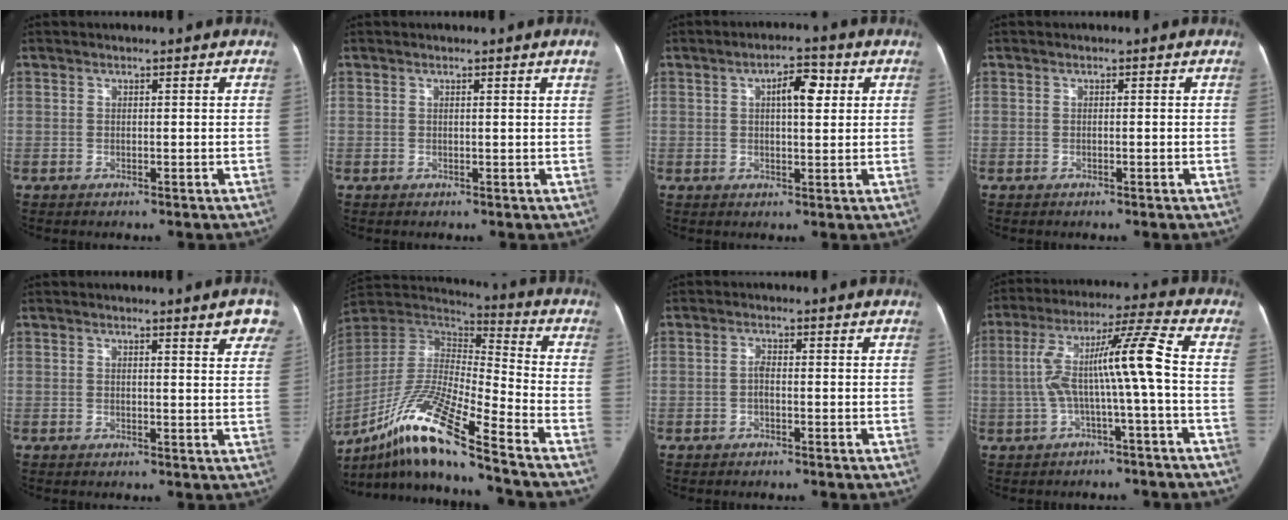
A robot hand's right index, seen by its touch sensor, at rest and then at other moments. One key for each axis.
{"total": 1.4, "fx": 0.9, "fy": -0.4, "fz": 1.0, "tx": -0.015, "ty": -0.004, "tz": 0.009}
{"total": 5.3, "fx": 1.6, "fy": 1.8, "fz": 4.7, "tx": -0.074, "ty": 0.014, "tz": 0.023}
{"total": 0.0}
{"total": 4.9, "fx": 3.5, "fy": 0.7, "fz": 3.3, "tx": -0.026, "ty": -0.008, "tz": 0.026}
{"total": 19.4, "fx": -13.2, "fy": 0.7, "fz": 14.2, "tx": -0.310, "ty": -0.021, "tz": -0.244}
{"total": 1.1, "fx": -0.3, "fy": 0.3, "fz": 1.0, "tx": -0.016, "ty": 0.003, "tz": -0.007}
{"total": 10.5, "fx": -1.2, "fy": -1.0, "fz": 10.4, "tx": -0.191, "ty": 0.040, "tz": -0.019}